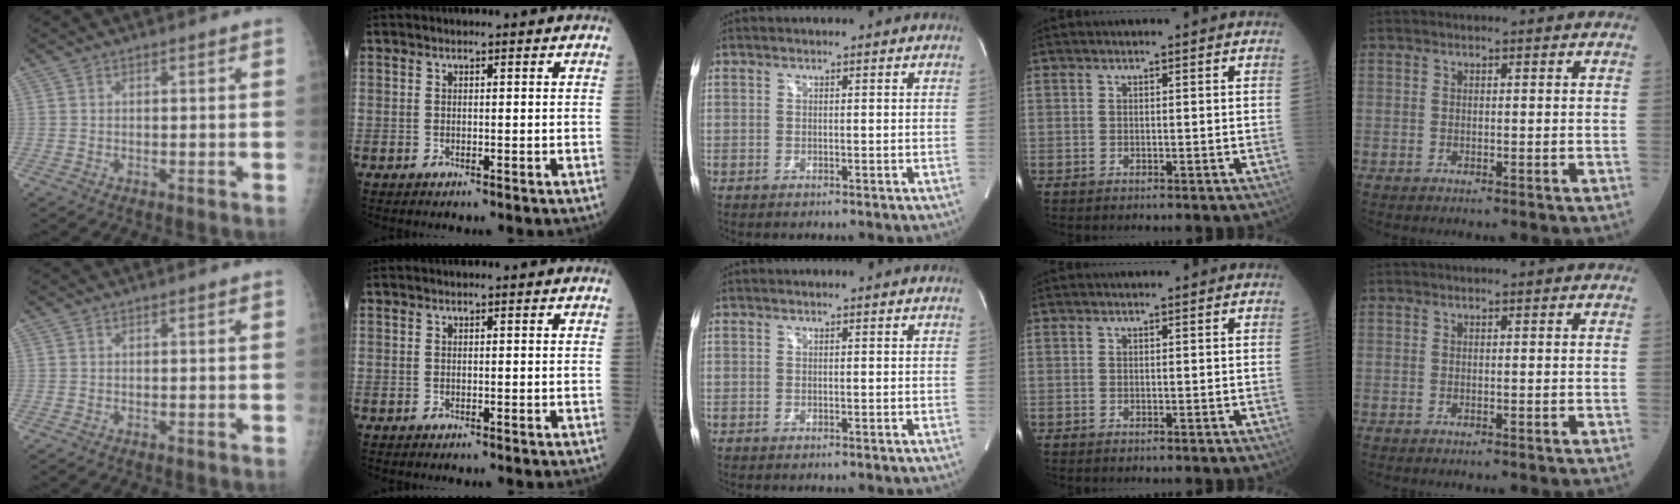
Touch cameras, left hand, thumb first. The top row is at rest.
{}